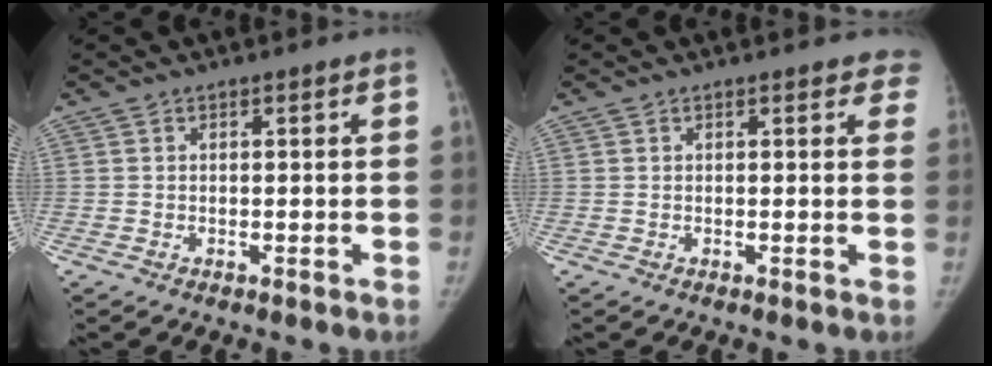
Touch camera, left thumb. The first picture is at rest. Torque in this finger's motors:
{"motor_torque": [-0.04, 0.11, 0.06, 0.30, -0.04]}